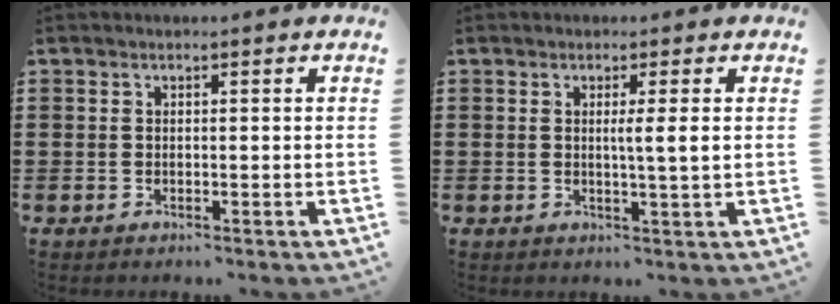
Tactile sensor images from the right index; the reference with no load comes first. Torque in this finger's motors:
{"motor_torque": [0.68, 0.07, 0.10, 0.07]}